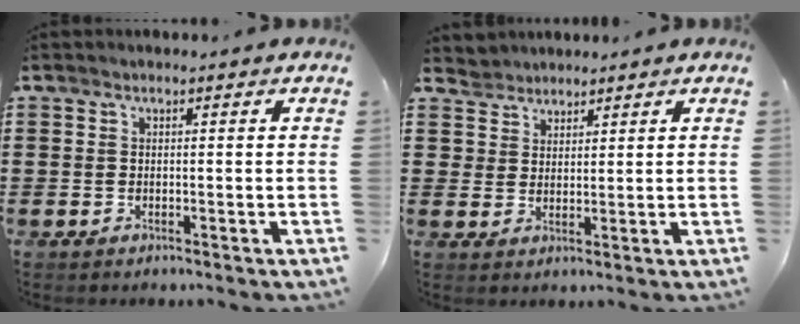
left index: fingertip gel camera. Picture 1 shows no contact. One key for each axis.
{"total": 3.1, "fx": 2.5, "fy": 1.7, "fz": -0.7, "tx": -0.002, "ty": 0.003, "tz": 0.050}